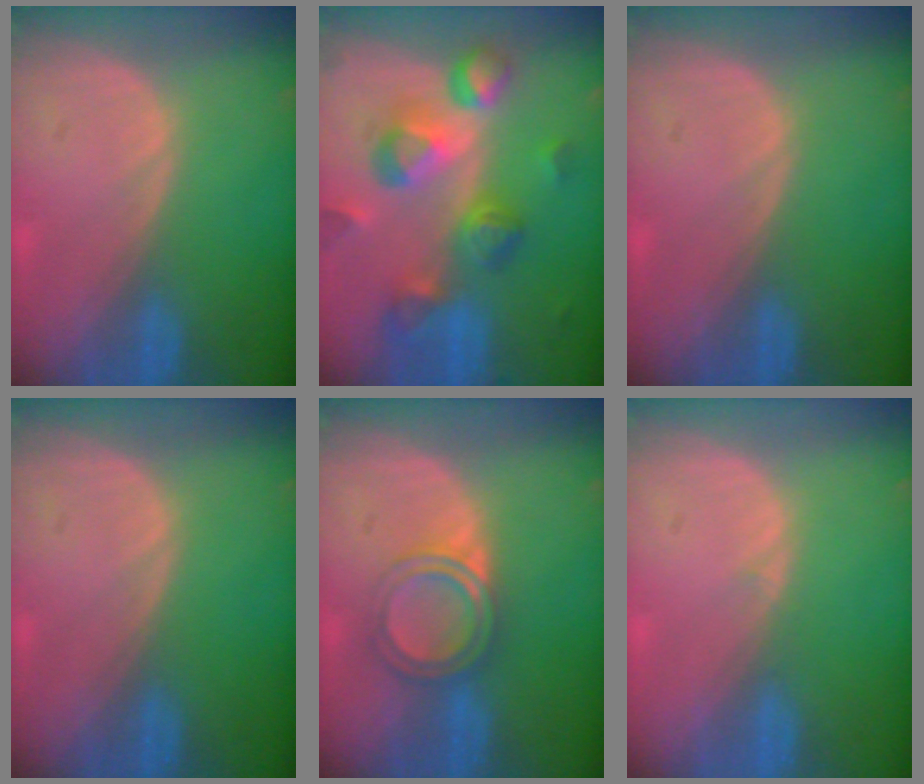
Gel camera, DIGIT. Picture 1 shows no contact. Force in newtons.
{"total": 10.5, "press": 9.4, "slide": 4.7}
{"total": 0.0}
{"total": 0.0}
{"total": 4.7, "press": 4.5, "slide": 1.3}
{"total": 0.6, "press": 0.2, "slide": 0.5}